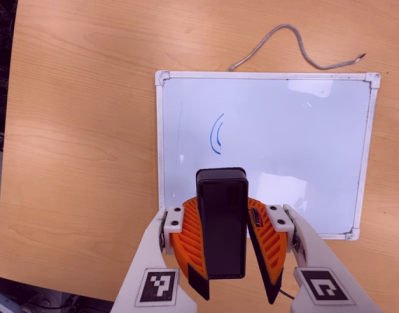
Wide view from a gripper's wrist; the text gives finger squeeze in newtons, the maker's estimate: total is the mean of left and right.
{"total": 9.6, "left": 9.4, "right": 9.7}